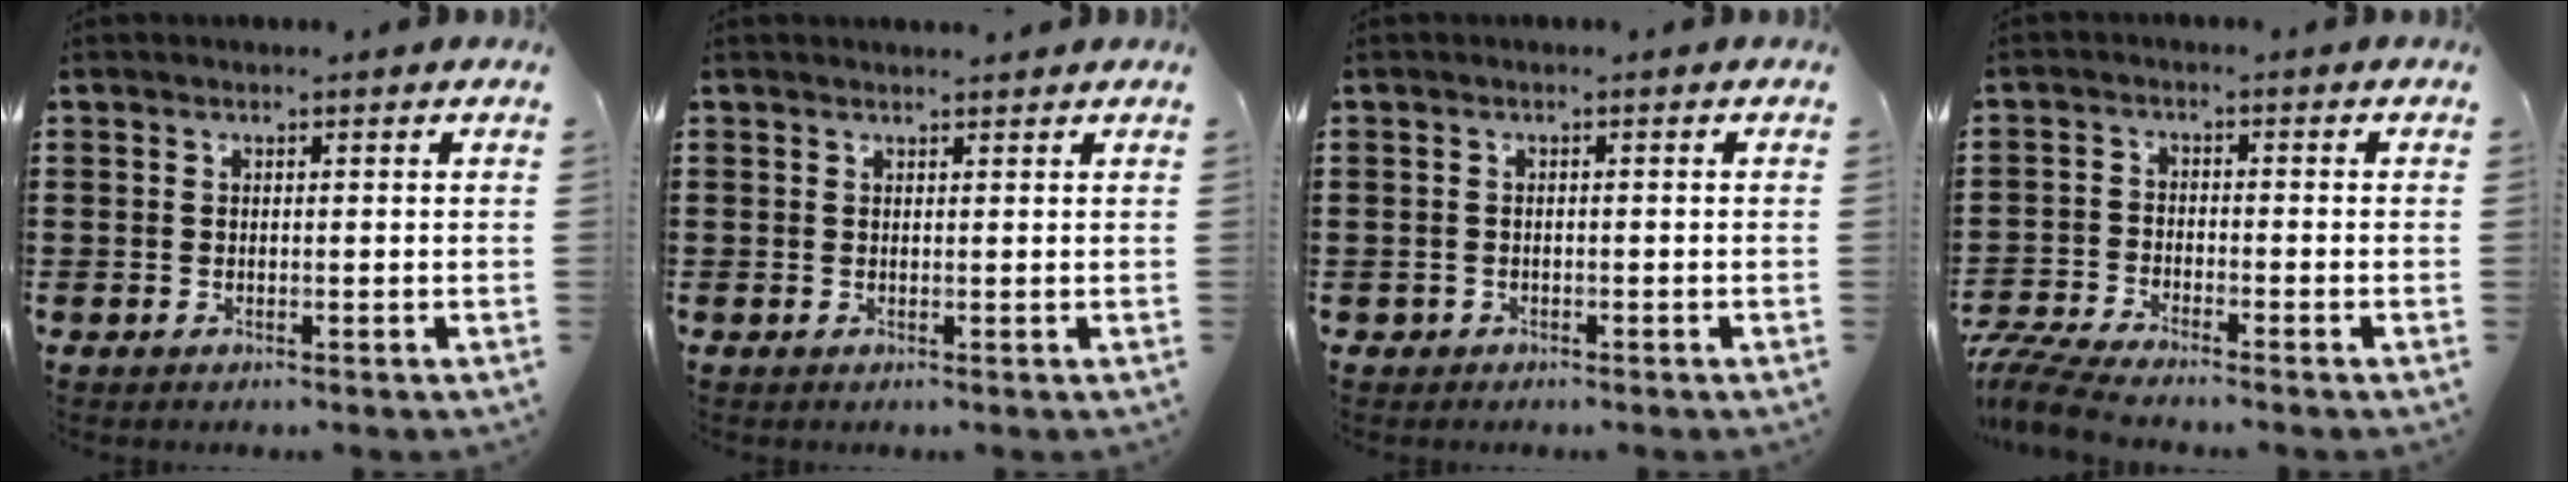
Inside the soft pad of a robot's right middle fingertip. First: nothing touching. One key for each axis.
{"total": 0.9, "fx": 0.9, "fy": -0.1, "fz": 0.0, "tx": -0.001, "ty": -0.003, "tz": 0.018}
{"total": 0.6, "fx": -0.4, "fy": 0.4, "fz": 0.0, "tx": -0.002, "ty": 0.003, "tz": -0.011}
{"total": 5.0, "fx": -4.7, "fy": 0.3, "fz": 1.8, "tx": -0.057, "ty": -0.014, "tz": -0.098}